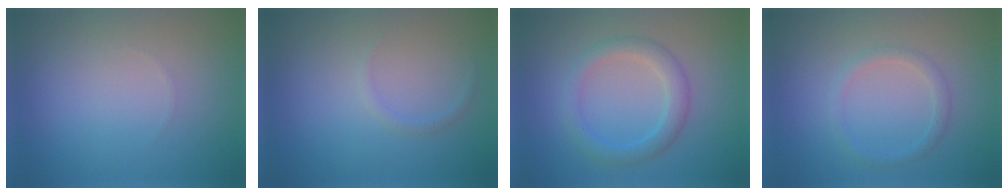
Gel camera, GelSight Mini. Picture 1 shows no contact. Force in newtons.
{"total": 0.7, "press": 0.7, "slide": 0.1}
{"total": 3.0, "press": 3.0, "slide": 0.1}
{"total": 1.5, "press": 1.5, "slide": 0.1}